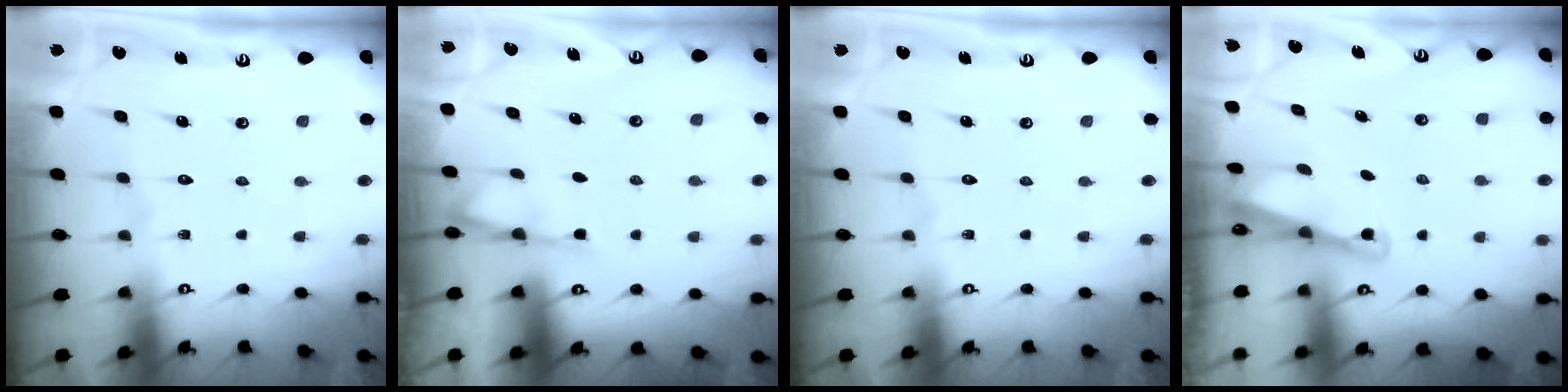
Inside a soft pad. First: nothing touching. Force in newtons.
{"total": 2.4, "press": 2.4, "slide": 0.5}
{"total": 0.0}
{"total": 2.1, "press": 2.0, "slide": 0.3}